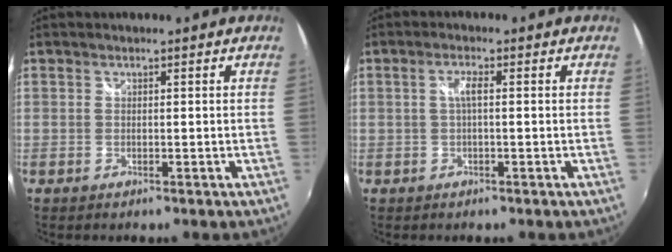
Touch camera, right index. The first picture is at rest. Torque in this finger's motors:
{"motor_torque": [0.22, -0.13, 0.21, 0.05]}